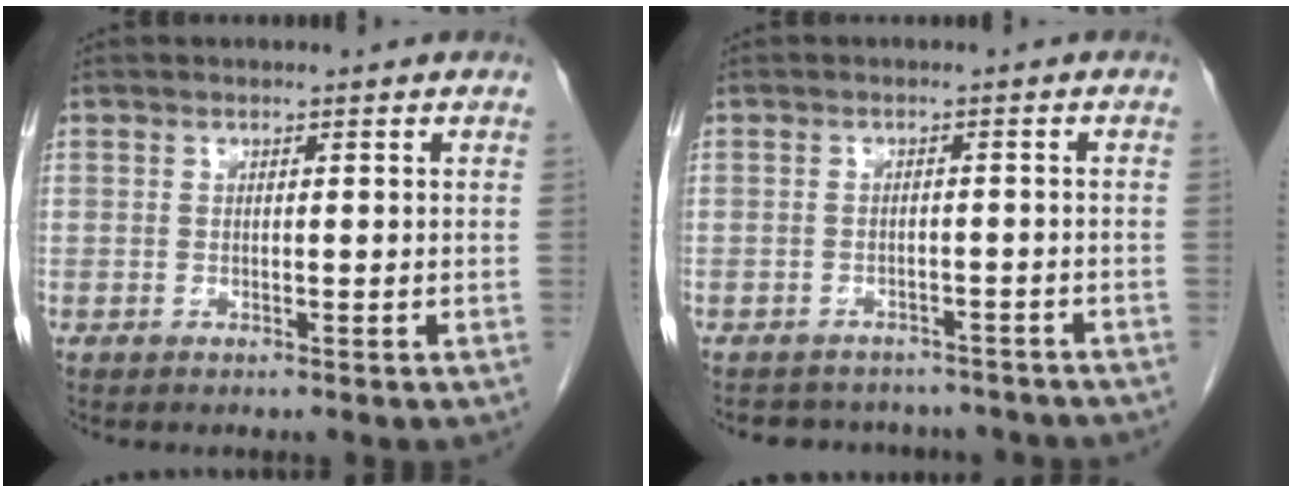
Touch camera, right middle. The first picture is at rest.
{"total": 10.1, "force": [-9.1, 4.0, 2.1], "torque": [-0.032, 0.012, -0.098]}